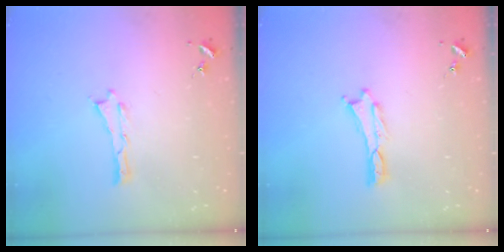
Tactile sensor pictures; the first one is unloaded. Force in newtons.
{"total": 0.0}